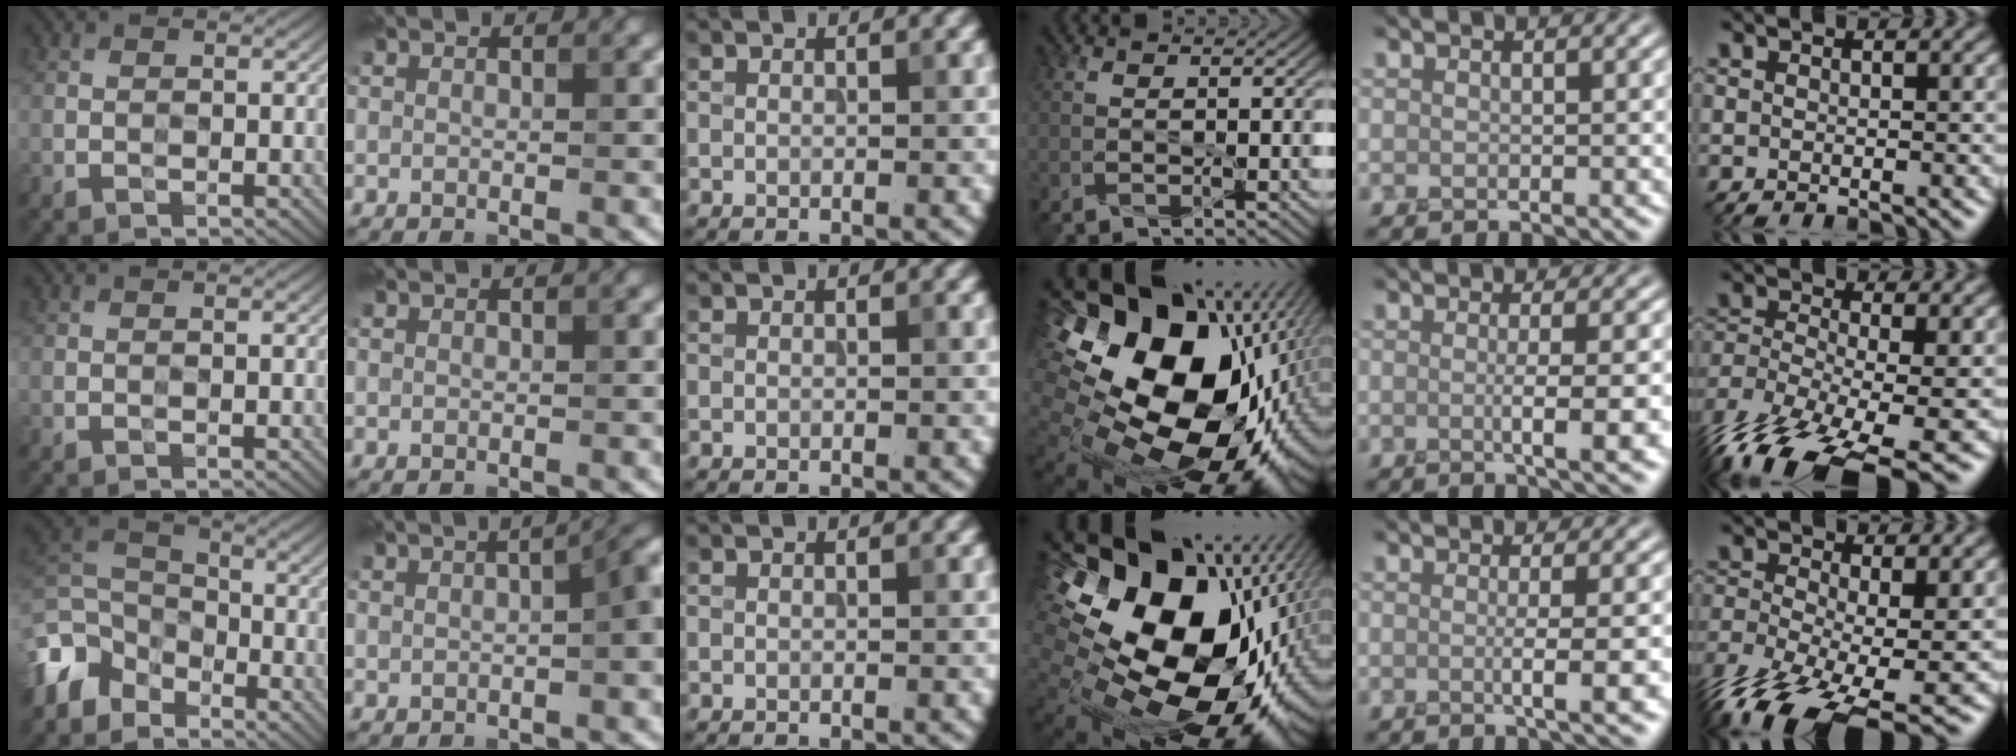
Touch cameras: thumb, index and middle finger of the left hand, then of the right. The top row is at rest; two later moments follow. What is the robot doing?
{"motion": "peel", "object": "tape"}